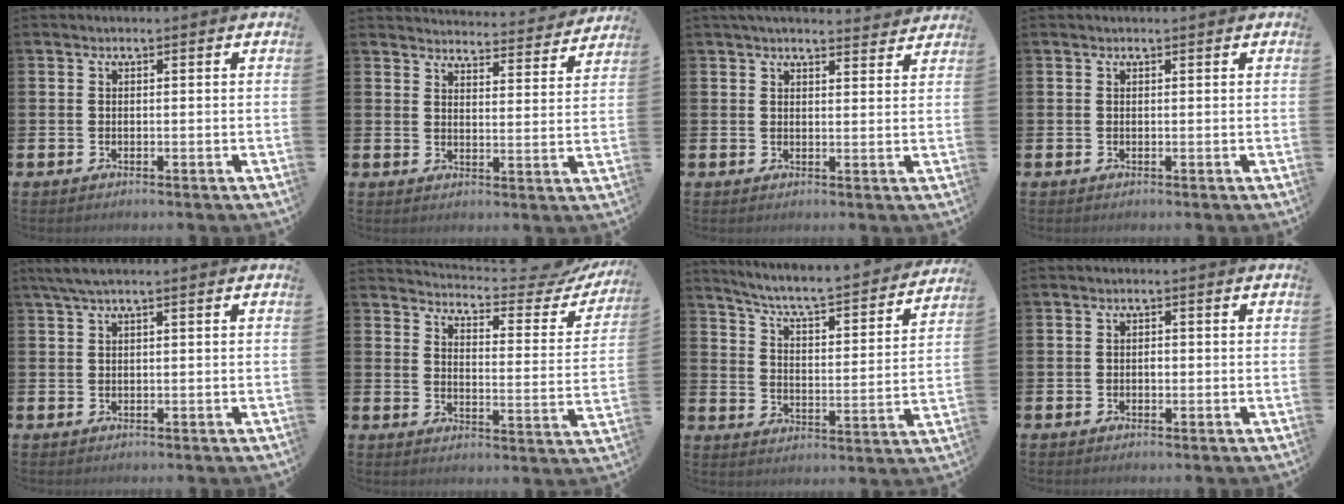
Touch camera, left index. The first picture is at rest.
{"total": 4.0, "force": [4.0, 0.2, 0.2], "torque": [-0.008, -0.037, 0.065]}
{"total": 3.5, "force": [3.4, 0.5, 0.7], "torque": [-0.011, -0.017, 0.060]}
{"total": 0.0}
{"total": 3.5, "force": [2.4, 0.2, 2.6], "torque": [-0.060, 0.004, 0.044]}
{"total": 5.3, "force": [5.0, 0.6, 1.7], "torque": [-0.046, -0.044, 0.078]}
{"total": 5.7, "force": [5.4, 0.1, 2.1], "torque": [-0.069, -0.049, 0.085]}
{"total": 0.9, "force": [-0.3, 0.6, 0.6], "torque": [-0.010, 0.003, -0.007]}